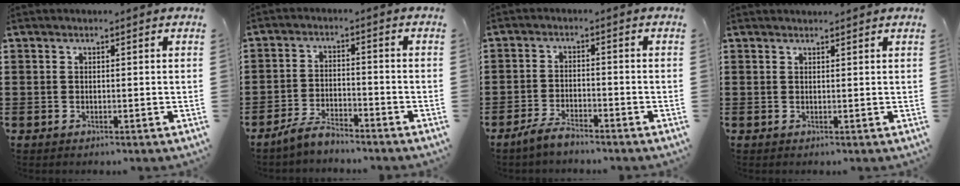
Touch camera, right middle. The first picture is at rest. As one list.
[{"total": 4.0, "force": [-3.8, 0.6, 1.2], "torque": [-0.034, 0.004, -0.079]}, {"total": 3.0, "force": [-2.7, 0.5, 1.3], "torque": [-0.036, 0.004, -0.057]}, {"total": 1.0, "force": [0.9, -0.2, 0.0], "torque": [-0.001, -0.002, 0.018]}]